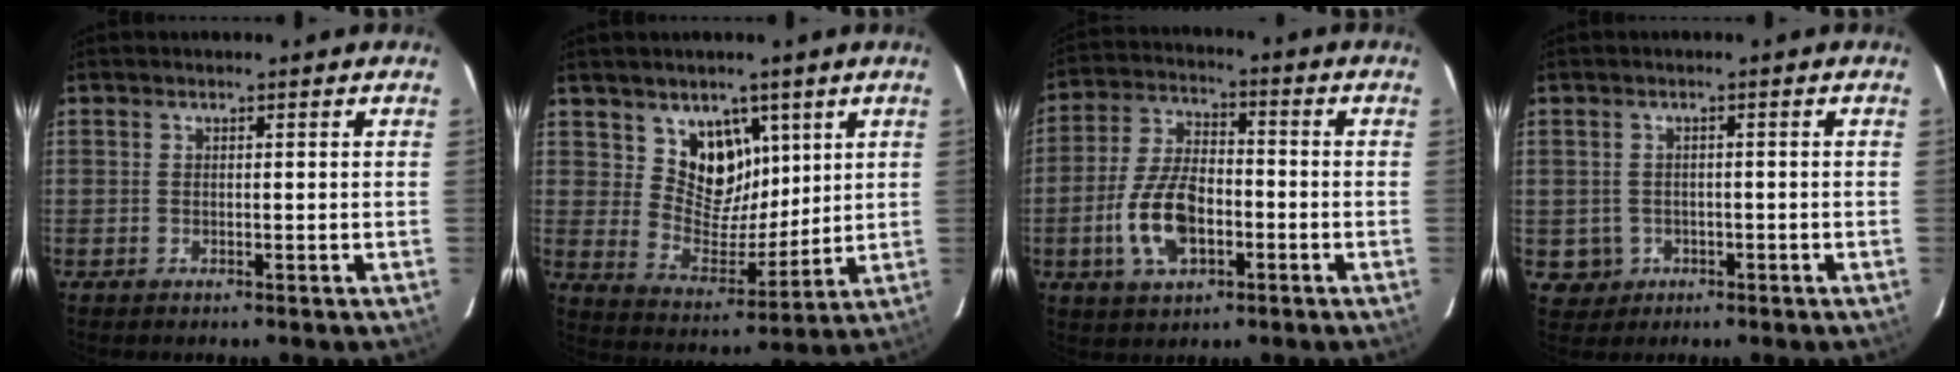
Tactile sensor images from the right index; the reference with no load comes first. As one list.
[{"total": 10.3, "force": [5.5, 7.6, 4.2], "torque": [-0.063, -0.013, 0.110]}, {"total": 12.2, "force": [-3.8, 6.4, 9.6], "torque": [-0.200, 0.007, -0.065]}, {"total": 4.1, "force": [-0.8, 4.0, 0.4], "torque": [-0.017, 0.010, 0.000]}]